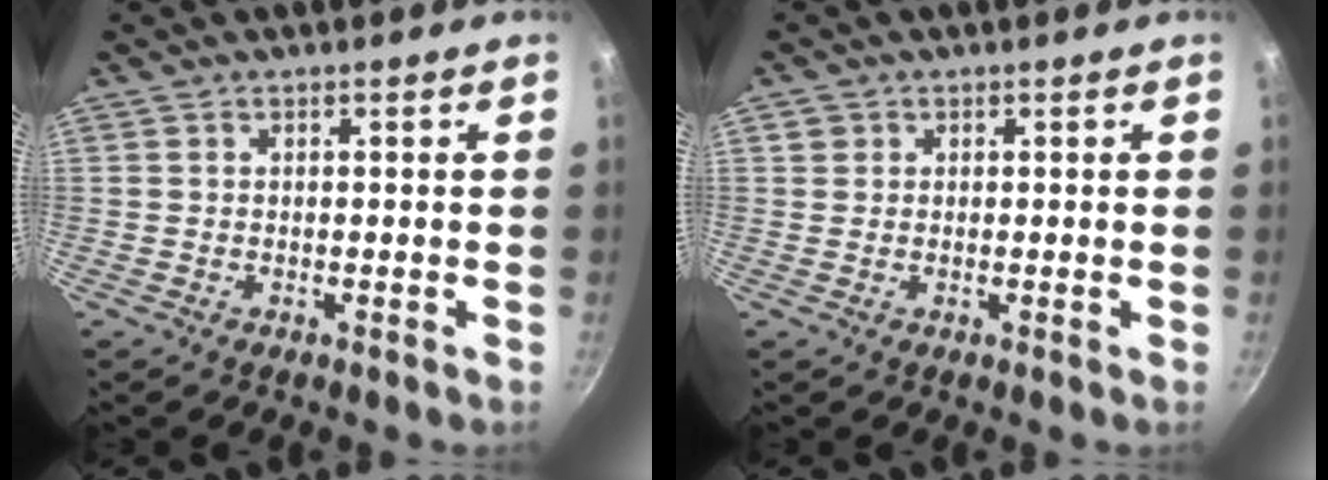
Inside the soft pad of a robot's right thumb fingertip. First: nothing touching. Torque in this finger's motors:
{"motor_torque": [-0.11, -0.12, -0.14, -0.65, 0.00]}